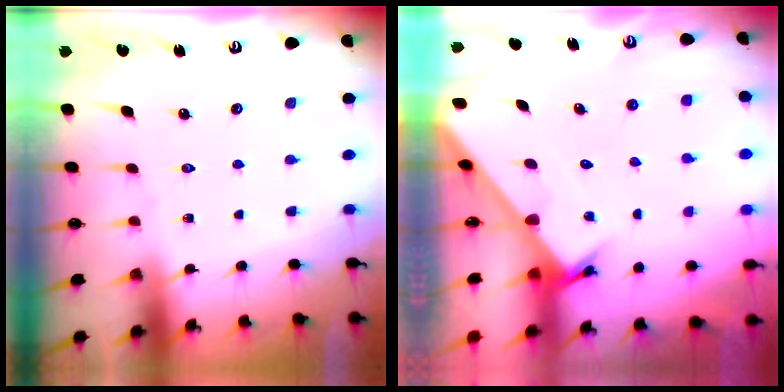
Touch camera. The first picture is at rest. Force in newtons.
{"total": 2.2, "press": 2.2, "slide": 0.2}